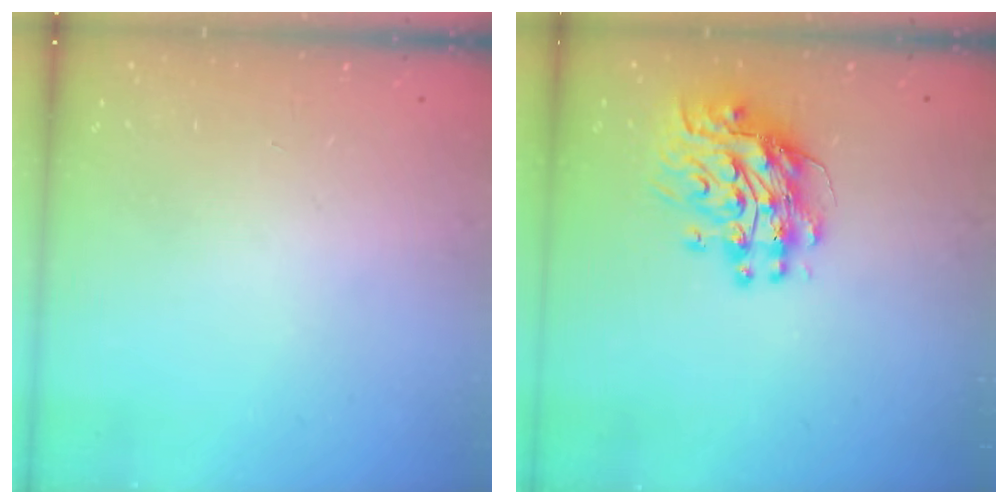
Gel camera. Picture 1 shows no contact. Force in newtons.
{"total": 12.5, "press": 12.5, "slide": 1.1}